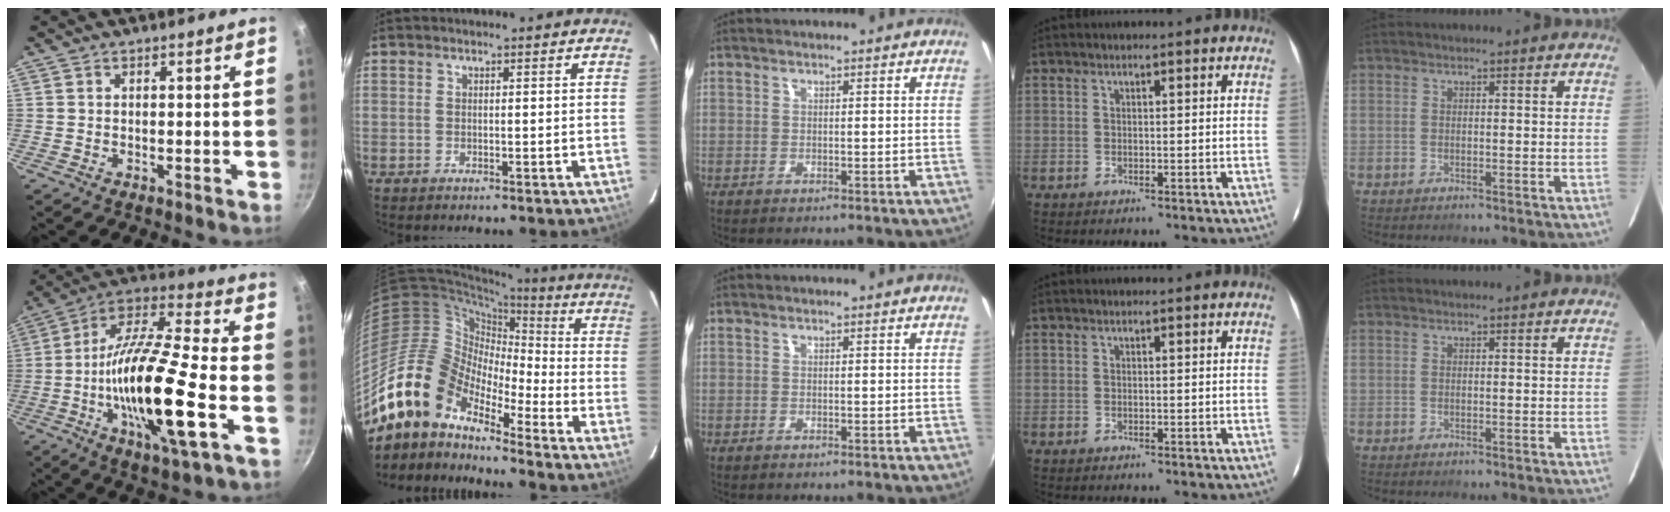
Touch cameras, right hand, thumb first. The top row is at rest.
{"thumb": {"total": 22.7, "force": [-5.6, 4.7, 21.5], "torque": [-0.391, 0.025, -0.116]}, "index": {"total": 16.0, "force": [-12.3, 7.7, 6.6], "torque": [-0.121, 0.009, -0.247]}}